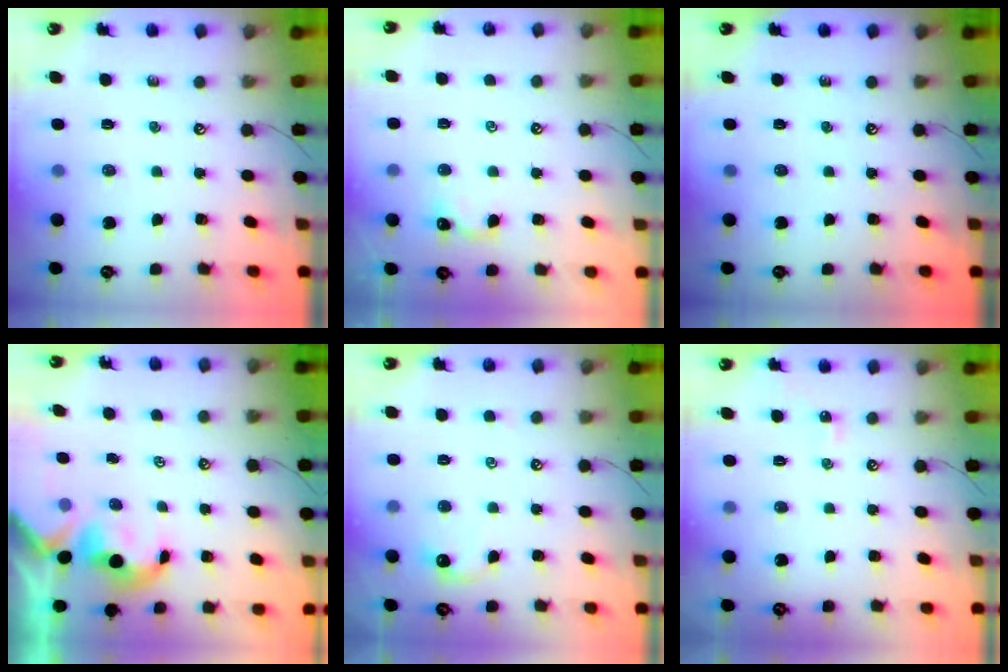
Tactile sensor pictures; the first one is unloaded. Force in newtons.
{"total": 2.1, "press": 2.1, "slide": 0.3}
{"total": 0.0}
{"total": 2.2, "press": 2.1, "slide": 0.7}
{"total": 0.8, "press": 0.6, "slide": 0.5}
{"total": 2.2, "press": 2.1, "slide": 0.6}